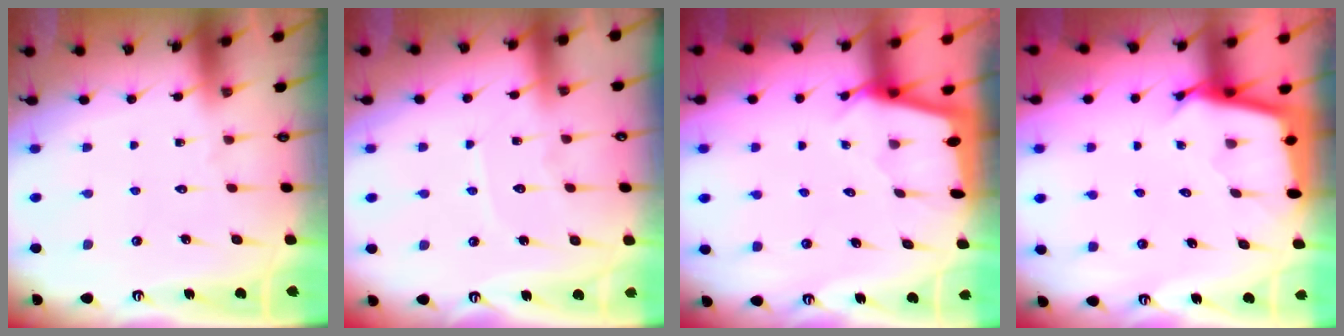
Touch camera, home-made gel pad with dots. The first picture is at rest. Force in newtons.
{"total": 5.4, "press": 5.4, "slide": 0.6}
{"total": 2.3, "press": 2.3, "slide": 0.3}
{"total": 2.7, "press": 2.7, "slide": 0.1}